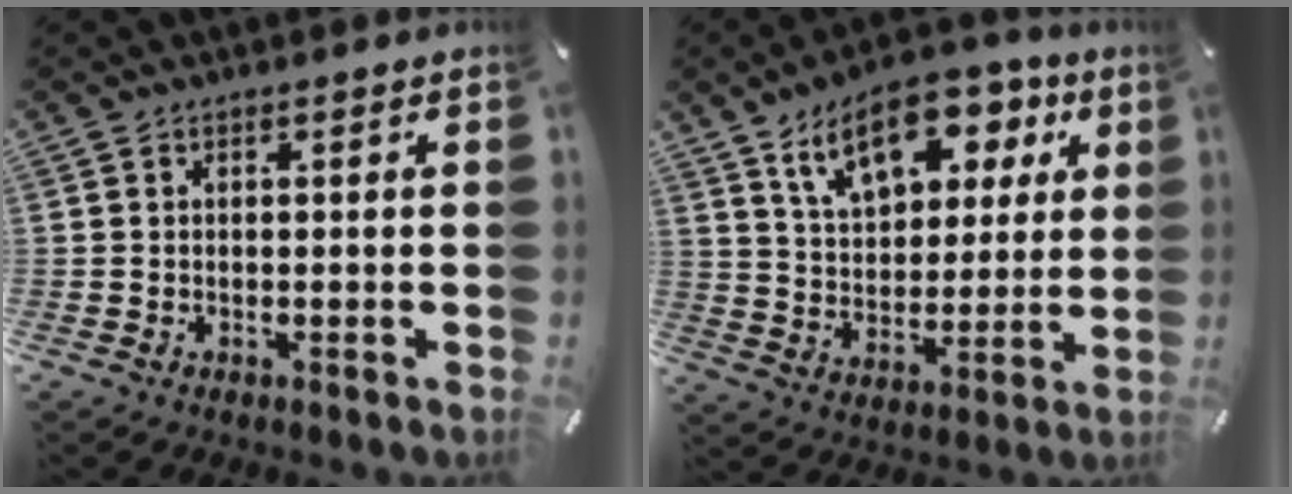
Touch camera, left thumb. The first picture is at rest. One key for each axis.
{"total": 15.3, "fx": 8.9, "fy": 9.0, "fz": 8.7, "tx": -0.137, "ty": -0.032, "tz": 0.156}